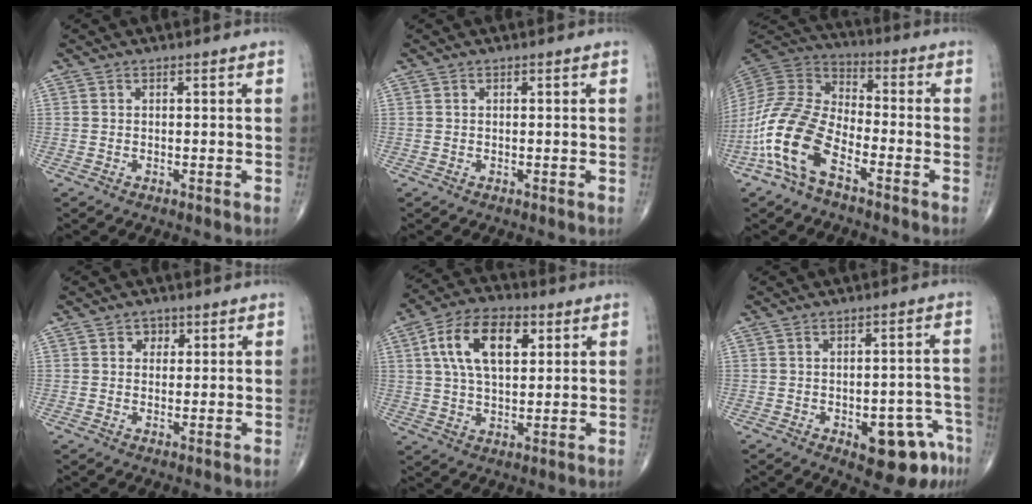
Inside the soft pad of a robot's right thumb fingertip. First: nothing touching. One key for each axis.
{"total": 0.0}
{"total": 15.6, "fx": -7.3, "fy": 7.4, "fz": 11.6, "tx": -0.245, "ty": 0.048, "tz": -0.153}
{"total": 2.2, "fx": 0.9, "fy": 1.9, "fz": 0.8, "tx": 0.007, "ty": -0.003, "tz": 0.009}
{"total": 13.4, "fx": 4.2, "fy": 7.3, "fz": 10.4, "tx": -0.175, "ty": 0.004, "tz": 0.071}
{"total": 11.0, "fx": -5.4, "fy": 5.1, "fz": 8.1, "tx": -0.066, "ty": 0.036, "tz": -0.060}